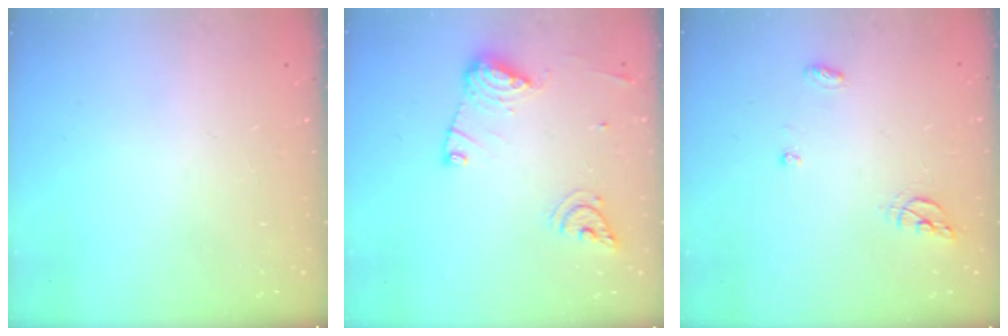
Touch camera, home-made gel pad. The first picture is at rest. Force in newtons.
{"total": 12.6, "press": 12.5, "slide": 1.2}
{"total": 6.2, "press": 6.2, "slide": 0.4}